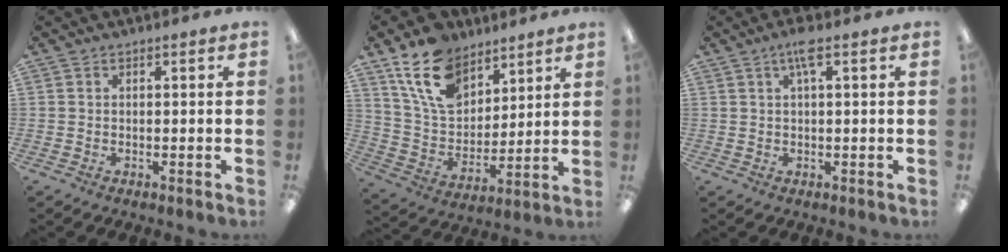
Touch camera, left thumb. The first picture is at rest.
{"total": 16.3, "force": [10.6, 9.9, 7.5], "torque": [-0.143, -0.042, 0.201]}
{"total": 4.2, "force": [1.9, 1.0, 3.6], "torque": [-0.060, 0.001, 0.029]}